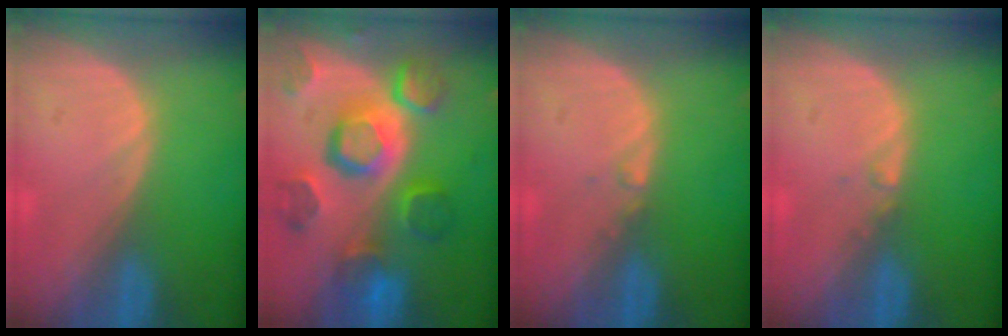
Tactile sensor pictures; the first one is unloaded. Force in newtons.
{"total": 12.0, "press": 10.6, "slide": 5.6}
{"total": 0.6, "press": 0.6, "slide": 0.2}
{"total": 0.6, "press": 0.6, "slide": 0.2}